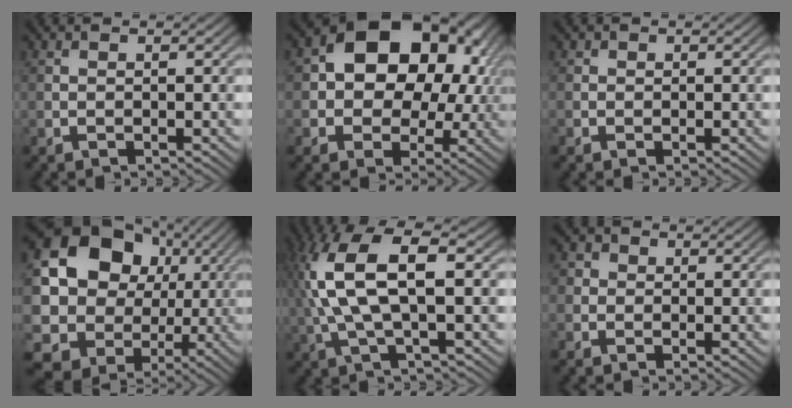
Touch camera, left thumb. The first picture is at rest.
{"total": 13.5, "force": [2.3, 10.3, 8.5], "torque": [-0.121, 0.015, 0.025]}
{"total": 1.0, "force": [0.0, 1.0, 0.0], "torque": [0.006, -0.001, -0.004]}
{"total": 16.7, "force": [2.4, 14.3, 8.3], "torque": [-0.191, -0.009, 0.045]}
{"total": 11.2, "force": [2.1, 4.0, 10.3], "torque": [-0.236, 0.012, 0.037]}
{"total": 2.5, "force": [0.5, 2.3, 0.8], "torque": [-0.023, 0.006, -0.006]}